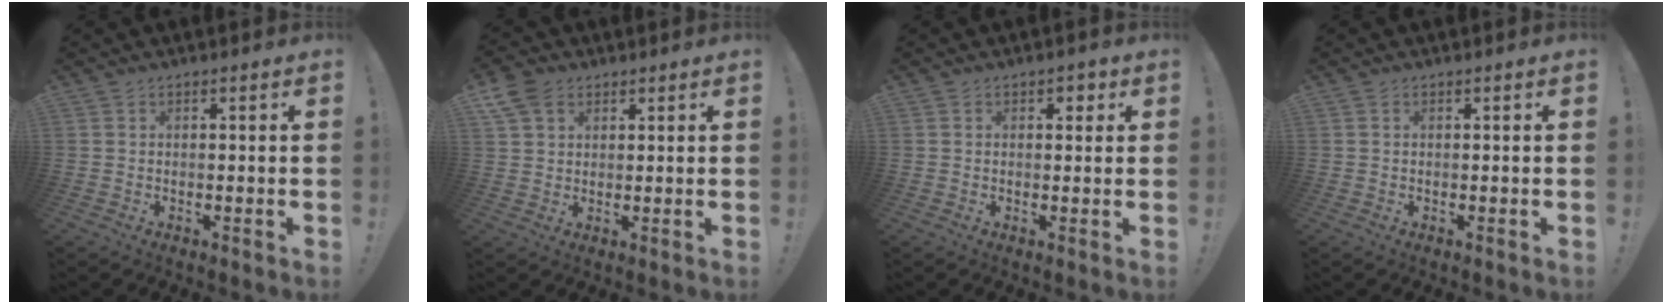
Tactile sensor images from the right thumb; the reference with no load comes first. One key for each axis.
{"total": 7.3, "fx": 3.8, "fy": 5.1, "fz": 3.6, "tx": -0.067, "ty": -0.003, "tz": 0.076}
{"total": 1.7, "fx": 0.6, "fy": 1.4, "fz": 0.9, "tx": -0.002, "ty": -0.001, "tz": 0.005}
{"total": 0.0}